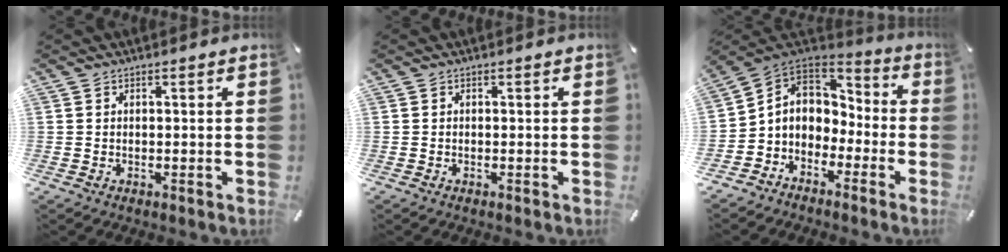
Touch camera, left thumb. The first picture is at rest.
{"total": 0.0}
{"total": 7.3, "force": [-1.5, 6.9, 1.9], "torque": [-0.056, 0.009, -0.026]}